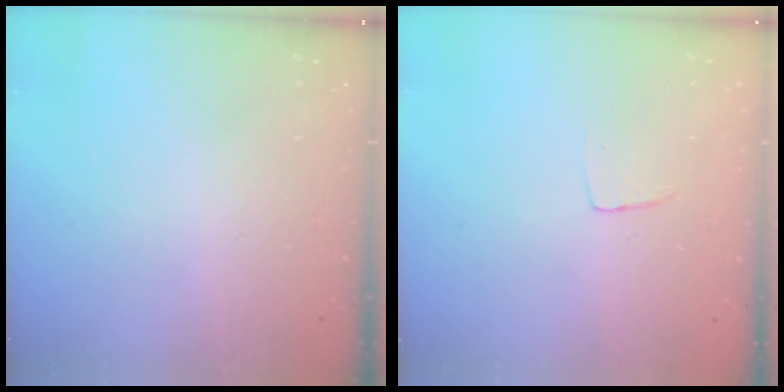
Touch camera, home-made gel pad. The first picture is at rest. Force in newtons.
{"total": 3.3, "press": 3.3, "slide": 0.2}